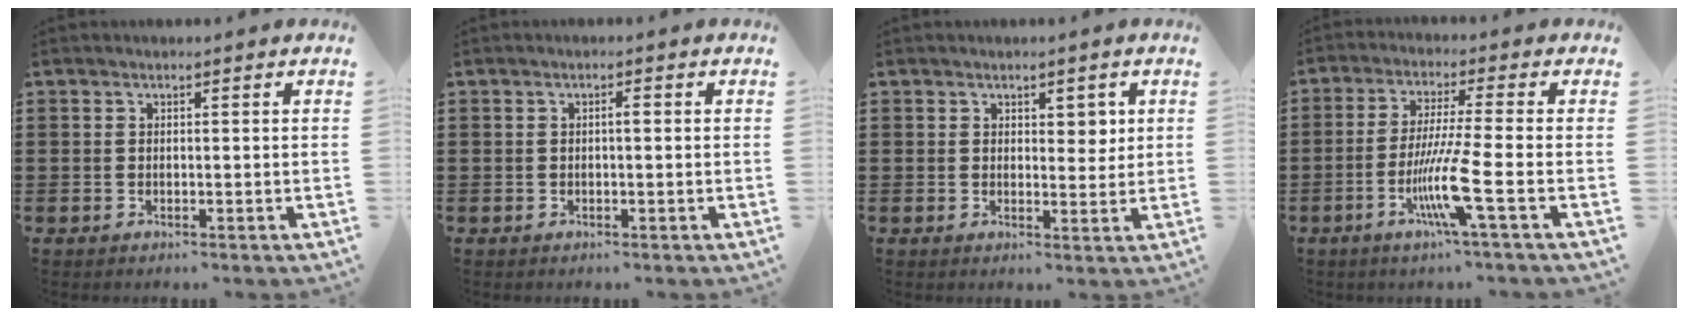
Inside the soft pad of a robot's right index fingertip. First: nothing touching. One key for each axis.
{"total": 1.0, "fx": 0.0, "fy": 0.2, "fz": 1.0, "tx": -0.018, "ty": -0.001, "tz": -0.001}
{"total": 2.7, "fx": 1.4, "fy": 1.5, "fz": 1.6, "tx": -0.019, "ty": 0.000, "tz": 0.022}
{"total": 9.4, "fx": -3.4, "fy": -0.2, "fz": 8.7, "tx": -0.172, "ty": -0.019, "tz": -0.067}